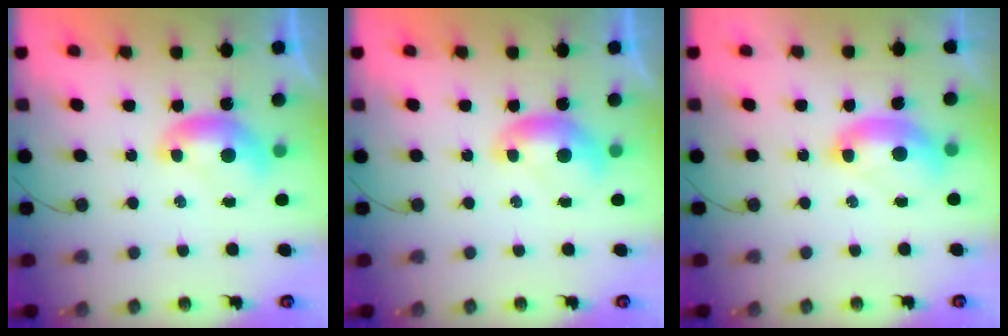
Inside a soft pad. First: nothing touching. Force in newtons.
{"total": 0.0}
{"total": 2.6, "press": 2.6, "slide": 0.6}